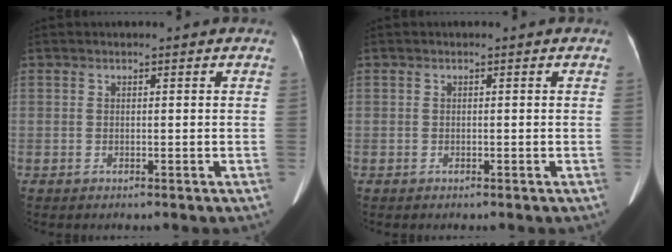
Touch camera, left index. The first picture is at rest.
{"total": 0.0}